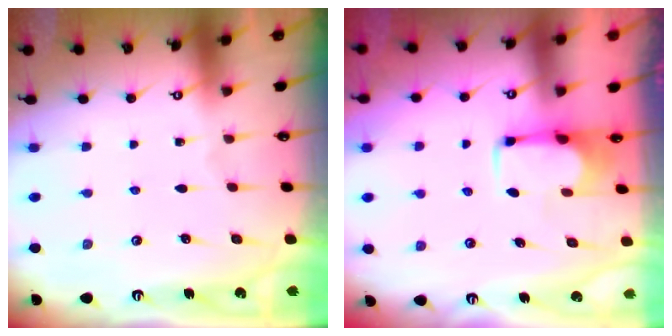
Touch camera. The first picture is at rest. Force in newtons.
{"total": 1.7, "press": 1.6, "slide": 0.7}